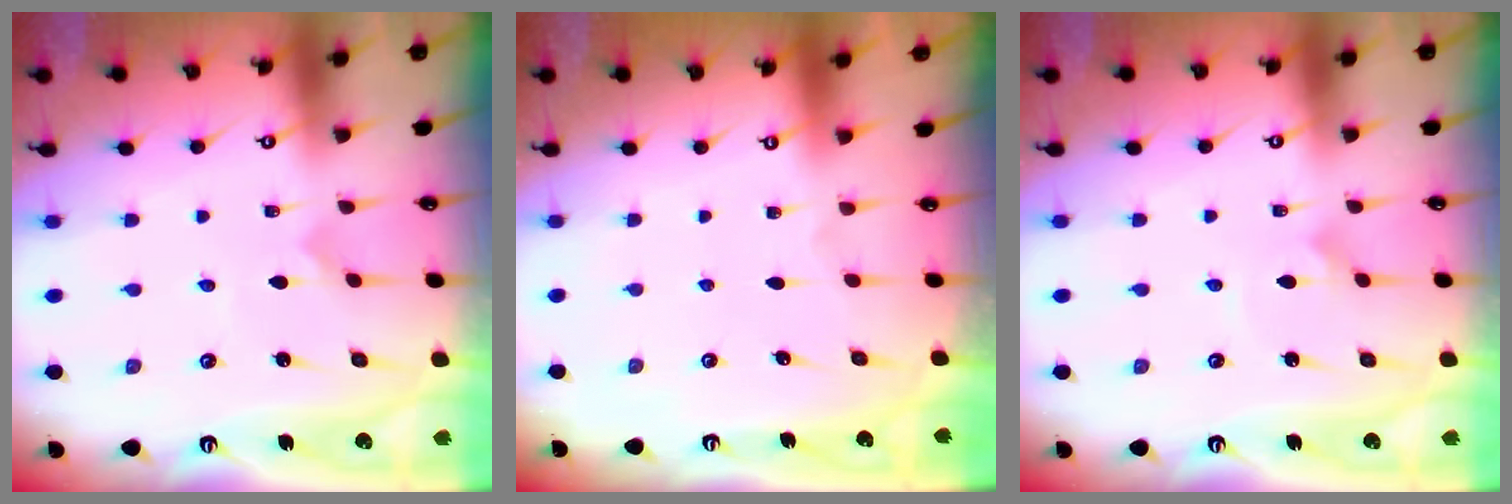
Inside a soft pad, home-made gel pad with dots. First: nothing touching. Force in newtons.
{"total": 0.0}
{"total": 1.5, "press": 1.5, "slide": 0.1}